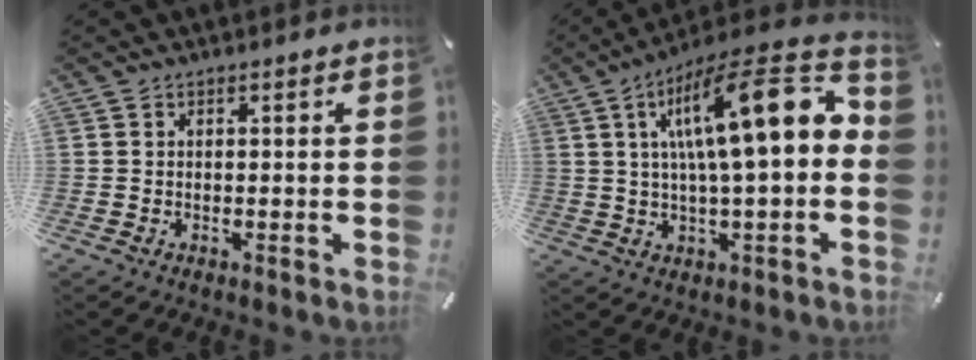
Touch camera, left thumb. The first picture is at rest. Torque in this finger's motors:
{"motor_torque": [2.12, 2.89, 1.64, -1.12, 0.64]}